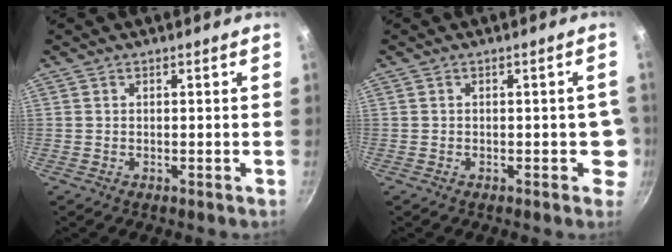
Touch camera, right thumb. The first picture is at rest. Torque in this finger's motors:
{"motor_torque": [0.67, 0.82, 0.49, -0.52, 0.01]}